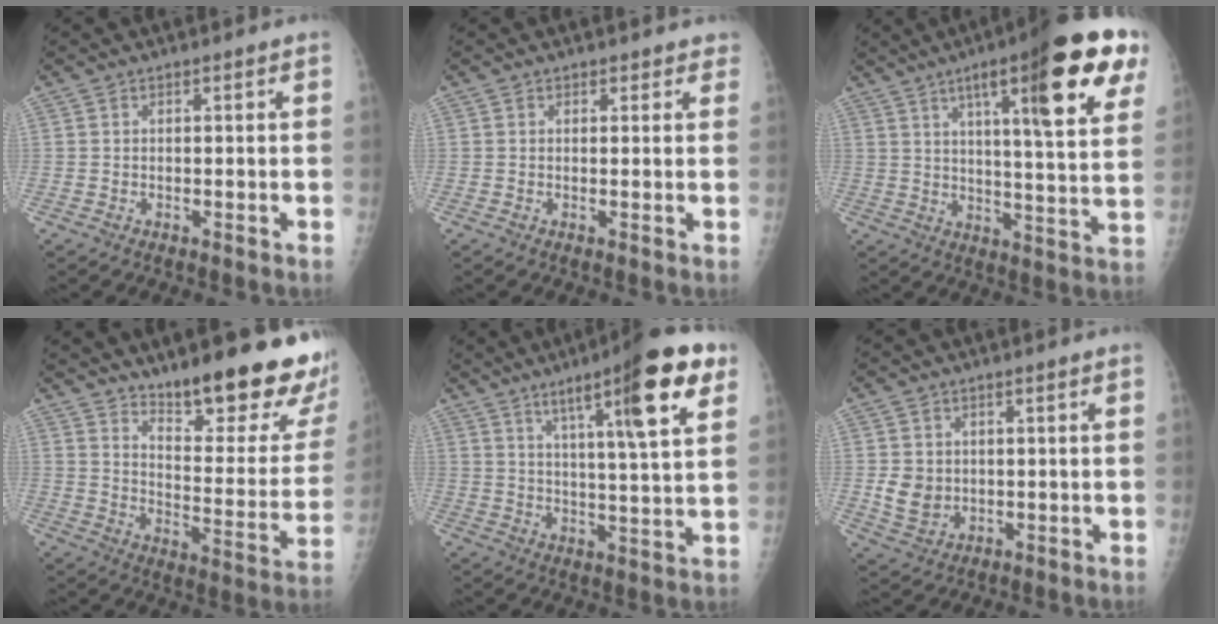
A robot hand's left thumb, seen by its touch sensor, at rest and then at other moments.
{"total": 1.7, "force": [1.3, 1.1, 0.0], "torque": [0.026, -0.004, 0.009]}
{"total": 23.3, "force": [11.0, 4.1, 20.2], "torque": [-0.266, -0.024, 0.154]}
{"total": 24.0, "force": [17.3, 6.2, 15.5], "torque": [-0.177, -0.114, 0.241]}
{"total": 17.3, "force": [8.8, 2.4, 14.7], "torque": [-0.205, -0.030, 0.130]}
{"total": 5.3, "force": [0.2, 4.5, 2.8], "torque": [-0.030, -0.005, 0.016]}